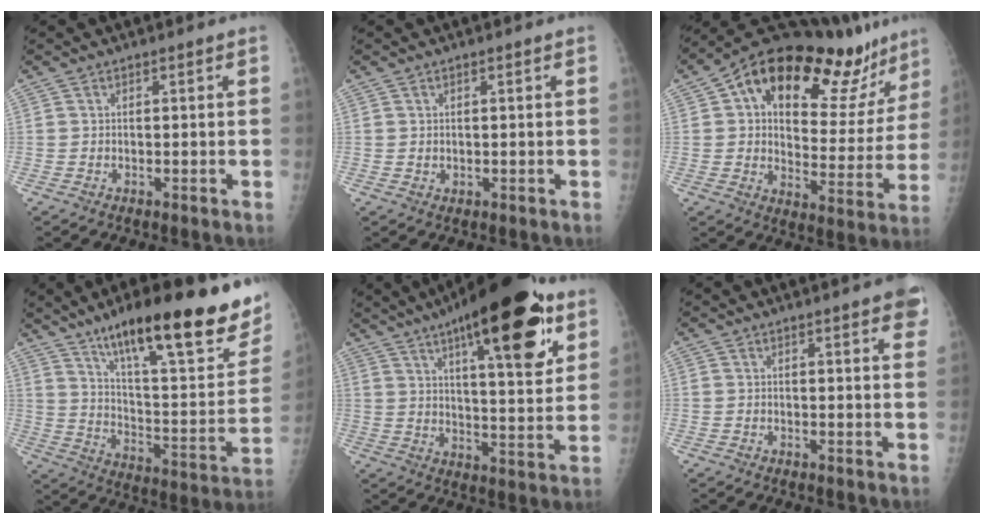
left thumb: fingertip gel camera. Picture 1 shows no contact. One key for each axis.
{"total": 0.9, "fx": 0.4, "fy": 0.7, "fz": 0.4, "tx": 0.000, "ty": -0.002, "tz": 0.006}
{"total": 24.8, "fx": 16.0, "fy": 11.1, "fz": 15.4, "tx": -0.176, "ty": -0.037, "tz": 0.229}
{"total": 29.2, "fx": 18.3, "fy": 6.8, "fz": 21.8, "tx": -0.290, "ty": -0.058, "tz": 0.284}
{"total": 24.2, "fx": 12.7, "fy": 7.0, "fz": 19.3, "tx": -0.267, "ty": -0.034, "tz": 0.189}
{"total": 1.5, "fx": 0.9, "fy": 0.4, "fz": 1.2, "tx": -0.016, "ty": -0.001, "tz": 0.008}